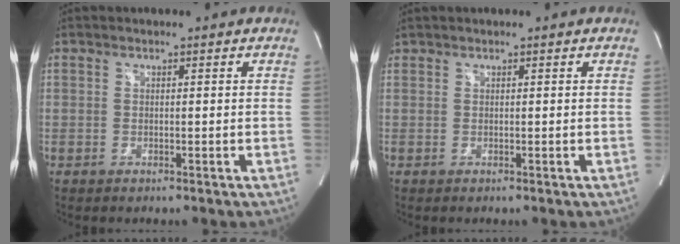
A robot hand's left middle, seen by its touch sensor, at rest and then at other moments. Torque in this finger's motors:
{"motor_torque": [0.32, -0.39, 1.05, 0.21]}